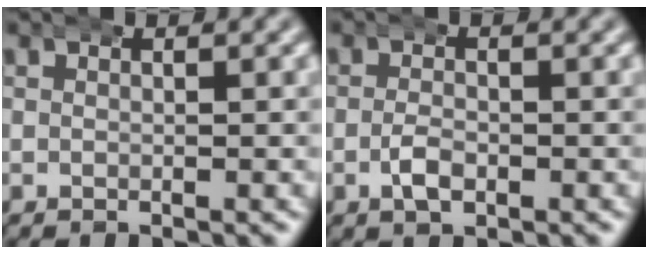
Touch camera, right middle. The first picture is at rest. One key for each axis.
{"total": 1.5, "fx": -0.7, "fy": 0.8, "fz": 1.1, "tx": -0.022, "ty": -0.005, "tz": -0.016}